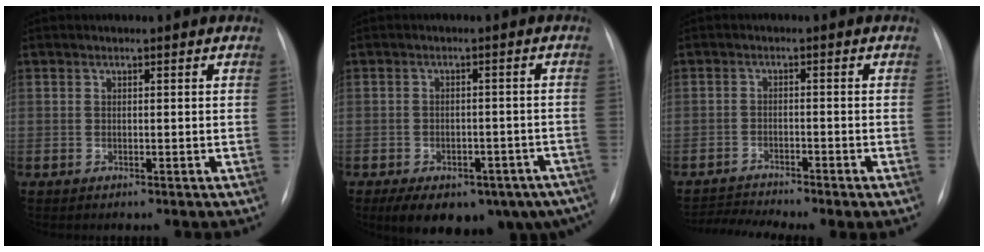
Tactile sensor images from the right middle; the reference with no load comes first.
{"total": 18.6, "force": [-12.2, 10.4, 9.4], "torque": [-0.138, 0.002, -0.142]}
{"total": 3.8, "force": [-3.6, -1.1, 0.7], "torque": [-0.020, -0.013, -0.064]}